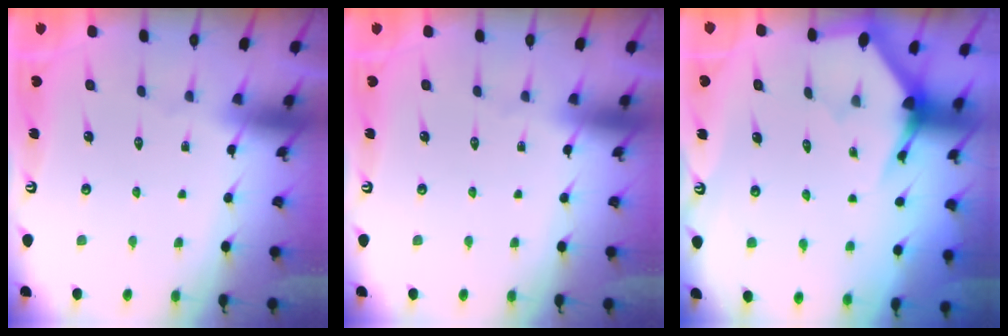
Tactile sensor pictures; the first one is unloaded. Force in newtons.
{"total": 0.0}
{"total": 3.4, "press": 3.4, "slide": 0.1}